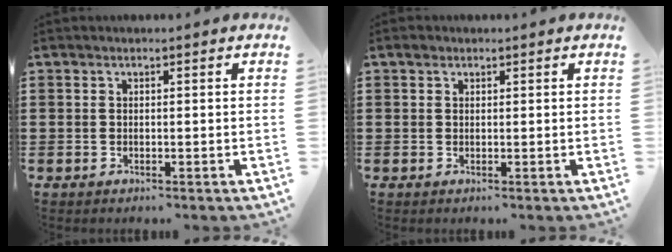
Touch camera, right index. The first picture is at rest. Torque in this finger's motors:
{"motor_torque": [0.10, 0.07, 0.02, 0.01]}